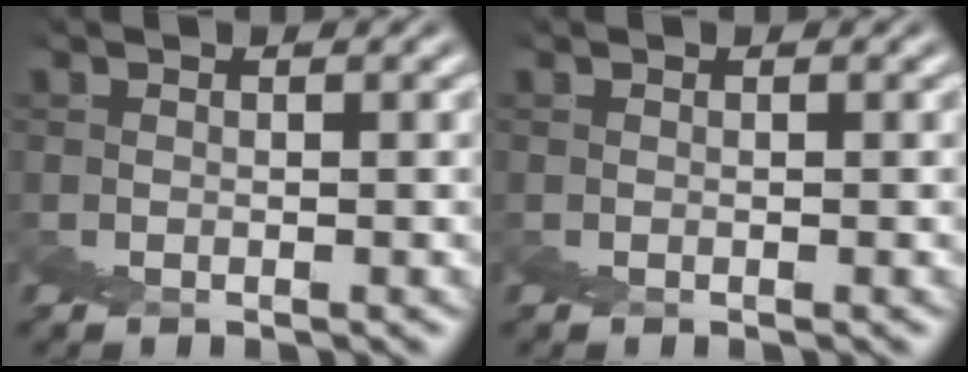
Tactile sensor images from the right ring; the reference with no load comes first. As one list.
[{"total": 0.0}]